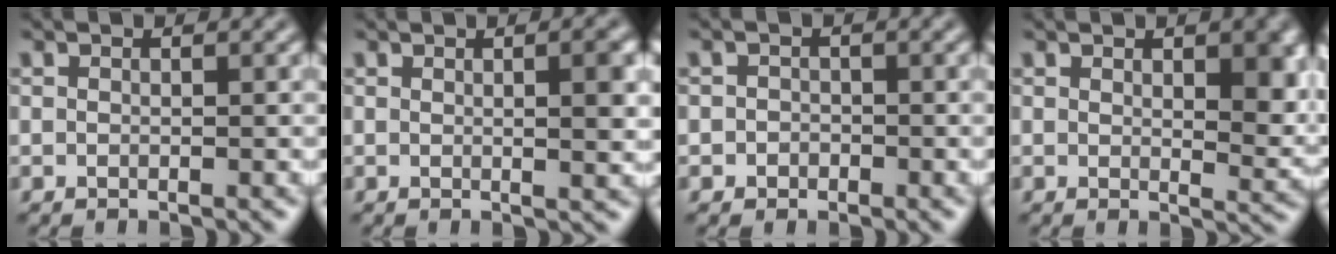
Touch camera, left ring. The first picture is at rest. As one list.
[{"total": 3.8, "force": [0.6, 1.0, 3.6], "torque": [-0.035, 0.006, 0.007]}, {"total": 1.2, "force": [-0.4, 1.1, 0.2], "torque": [0.016, 0.000, -0.012]}, {"total": 6.0, "force": [1.8, 2.3, 5.2], "torque": [-0.061, -0.002, 0.034]}]